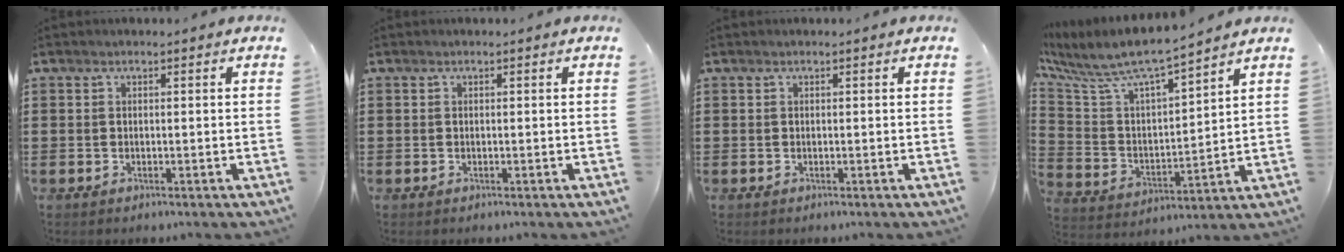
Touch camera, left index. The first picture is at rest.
{"total": 0.0}
{"total": 0.0}
{"total": 7.7, "force": [7.1, 0.8, 2.9], "torque": [-0.094, -0.051, 0.116]}